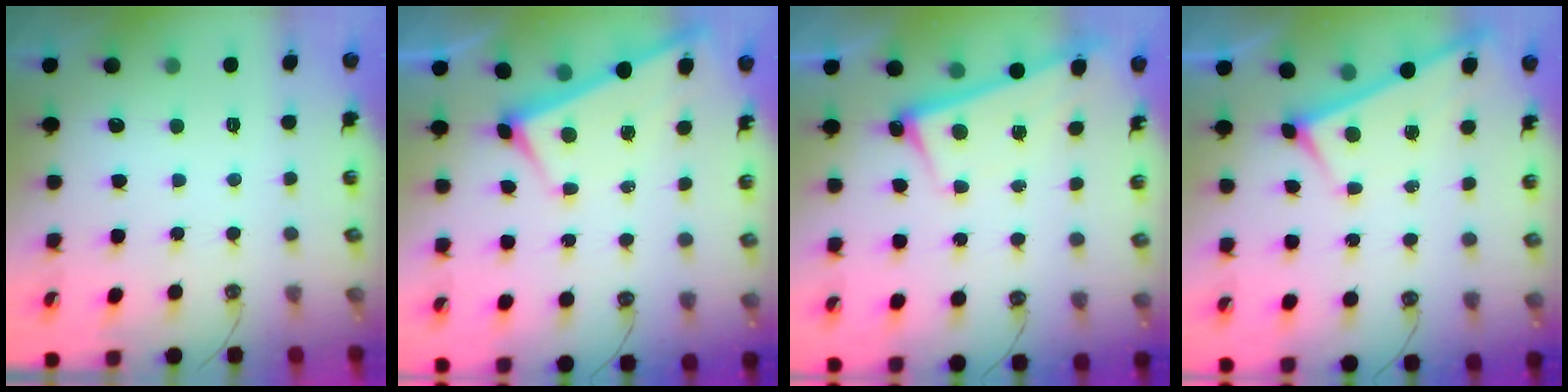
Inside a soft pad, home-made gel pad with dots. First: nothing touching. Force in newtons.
{"total": 3.1, "press": 3.1, "slide": 0.0}
{"total": 2.7, "press": 2.7, "slide": 0.5}
{"total": 3.0, "press": 2.9, "slide": 0.3}